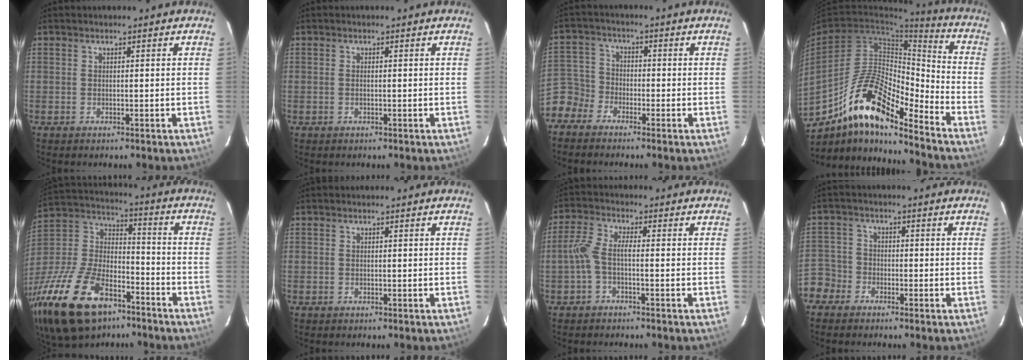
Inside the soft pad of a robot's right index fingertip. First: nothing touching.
{"total": 0.6, "force": [0.0, 0.0, 0.6], "torque": [-0.012, 0.001, -0.002]}
{"total": 5.7, "force": [-4.0, 4.0, 0.4], "torque": [-0.013, 0.018, -0.094]}
{"total": 17.5, "force": [-12.5, 4.5, 11.4], "torque": [-0.197, 0.003, -0.232]}
{"total": 30.9, "force": [-18.3, 15.9, 19.1], "torque": [-0.420, -0.016, -0.307]}
{"total": 0.0}
{"total": 4.1, "force": [-1.4, 1.0, 3.7], "torque": [-0.089, 0.010, -0.030]}
{"total": 5.4, "force": [-3.5, 4.1, 0.3], "torque": [-0.010, 0.022, -0.080]}